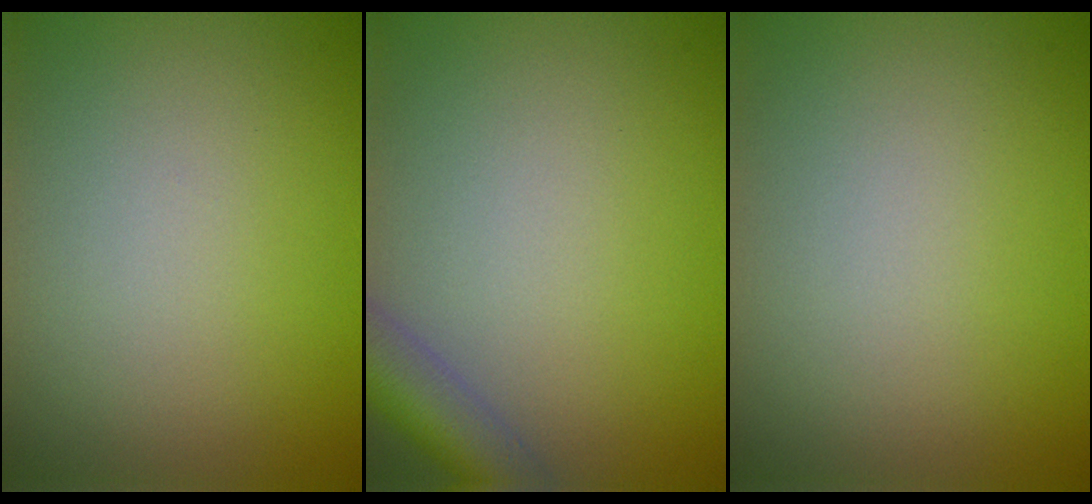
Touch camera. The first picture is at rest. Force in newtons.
{"total": 4.2, "press": 4.2, "slide": 0.2}
{"total": 0.0}